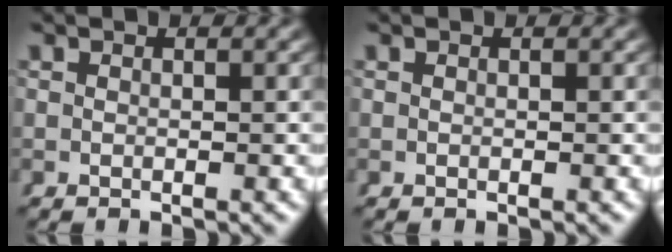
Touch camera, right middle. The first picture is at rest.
{"total": 0.0}